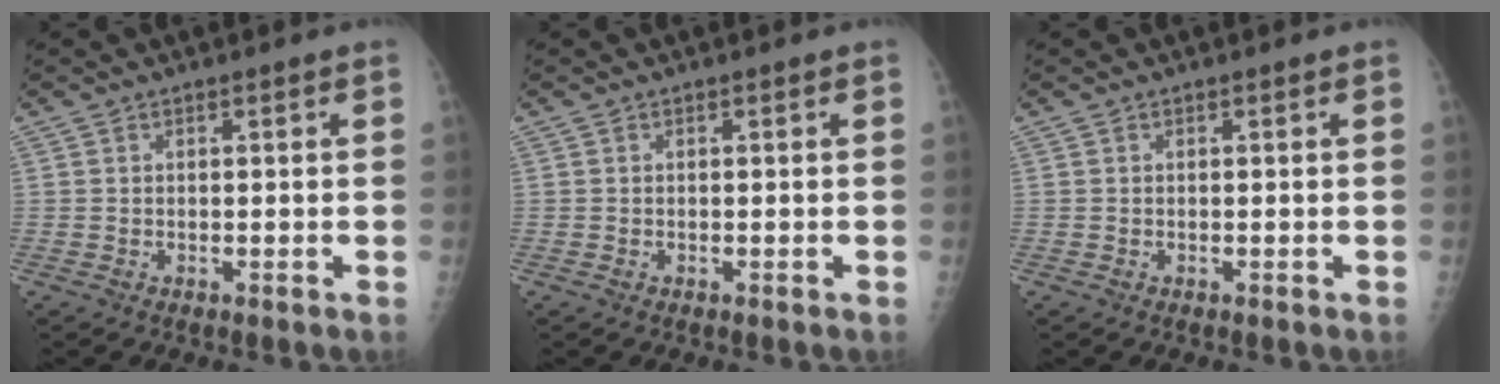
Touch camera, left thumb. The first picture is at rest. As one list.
[{"total": 0.0}, {"total": 0.0}]